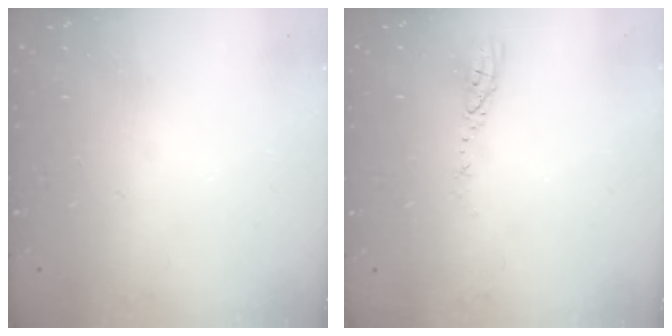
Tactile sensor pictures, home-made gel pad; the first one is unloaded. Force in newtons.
{"total": 3.5, "press": 3.5, "slide": 0.3}